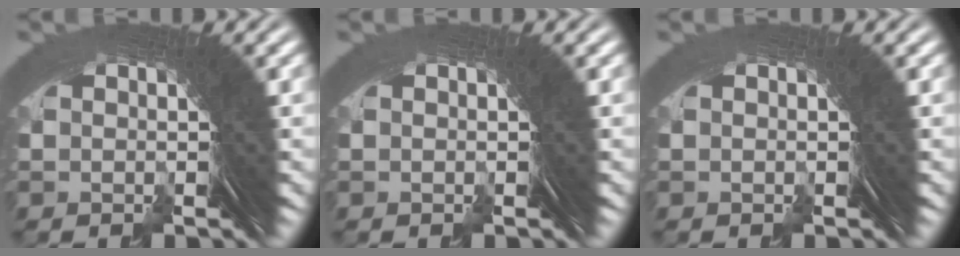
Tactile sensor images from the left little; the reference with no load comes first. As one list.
[{"total": 0.0}, {"total": 0.0}]